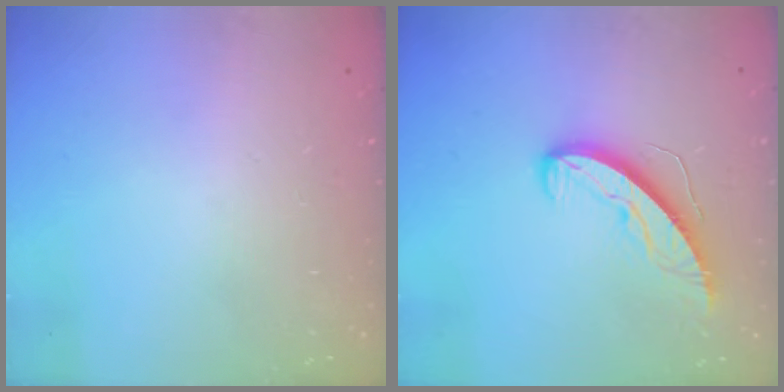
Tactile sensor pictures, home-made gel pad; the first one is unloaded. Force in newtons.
{"total": 9.0, "press": 9.0, "slide": 0.1}